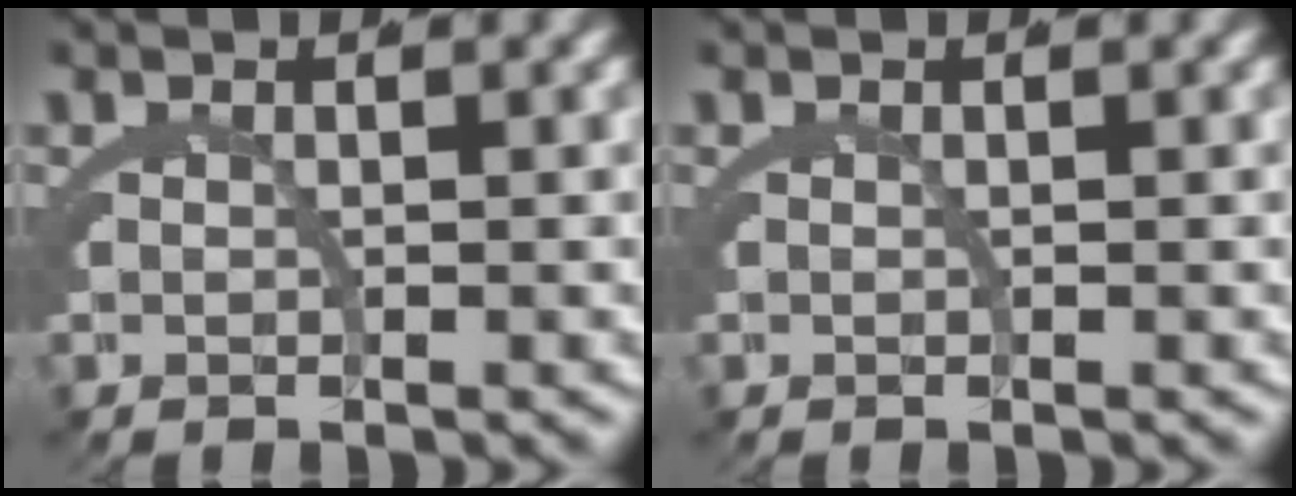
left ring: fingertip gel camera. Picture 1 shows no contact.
{"total": 0.0}